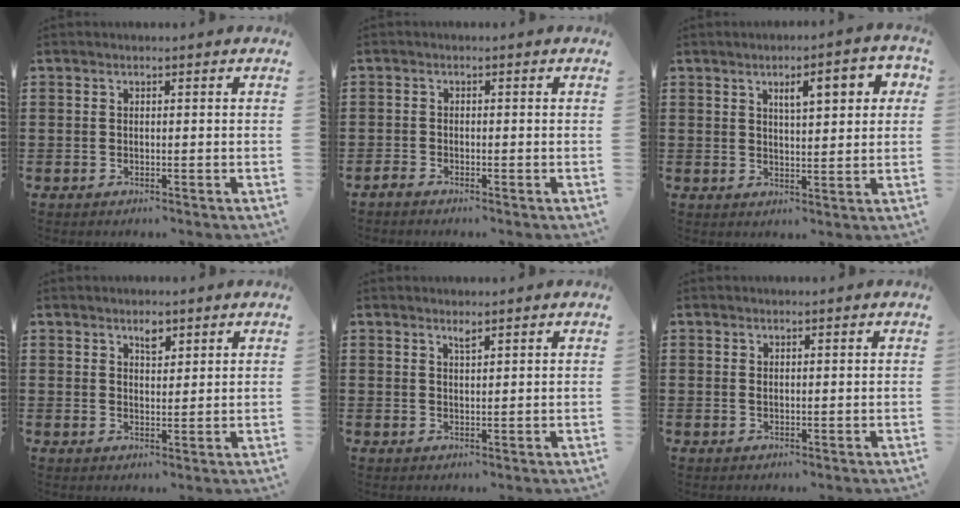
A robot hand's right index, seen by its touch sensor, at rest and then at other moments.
{"total": 1.0, "force": [-1.0, 0.2, 0.1], "torque": [-0.006, 0.001, -0.020]}
{"total": 5.5, "force": [2.2, 1.6, 4.8], "torque": [-0.074, -0.002, 0.028]}
{"total": 2.5, "force": [1.8, 1.1, 1.4], "torque": [-0.023, 0.000, 0.031]}
{"total": 1.3, "force": [1.1, 0.1, 0.6], "torque": [-0.014, -0.001, 0.021]}
{"total": 0.6, "force": [0.3, 0.2, 0.5], "torque": [-0.012, 0.000, 0.006]}